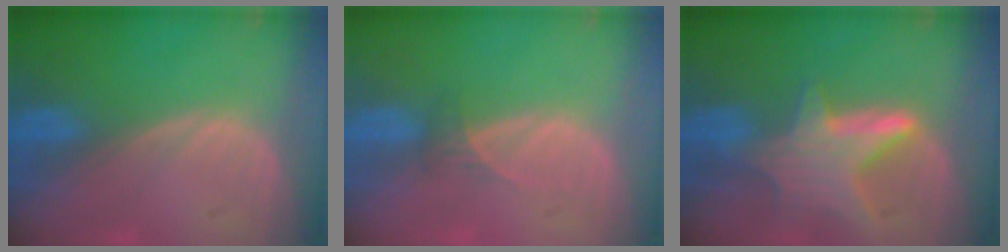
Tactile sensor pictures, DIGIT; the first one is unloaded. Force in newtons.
{"total": 1.6, "press": 1.3, "slide": 0.9}
{"total": 6.8, "press": 6.6, "slide": 1.6}